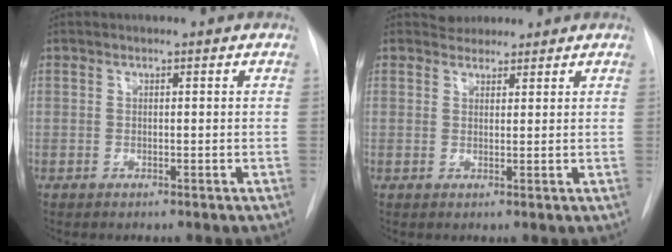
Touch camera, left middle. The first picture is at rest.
{"total": 2.3, "force": [2.0, 1.1, -0.2], "torque": [0.004, 0.011, 0.031]}